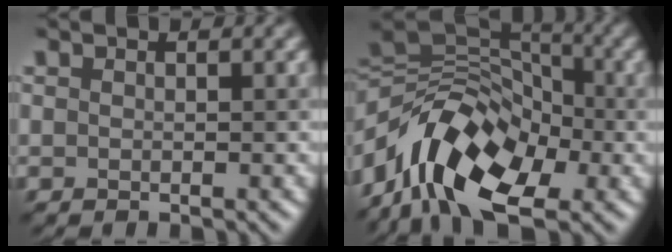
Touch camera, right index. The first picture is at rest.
{"total": 12.7, "force": [-5.3, 7.7, 8.5], "torque": [-0.153, 0.015, -0.110]}